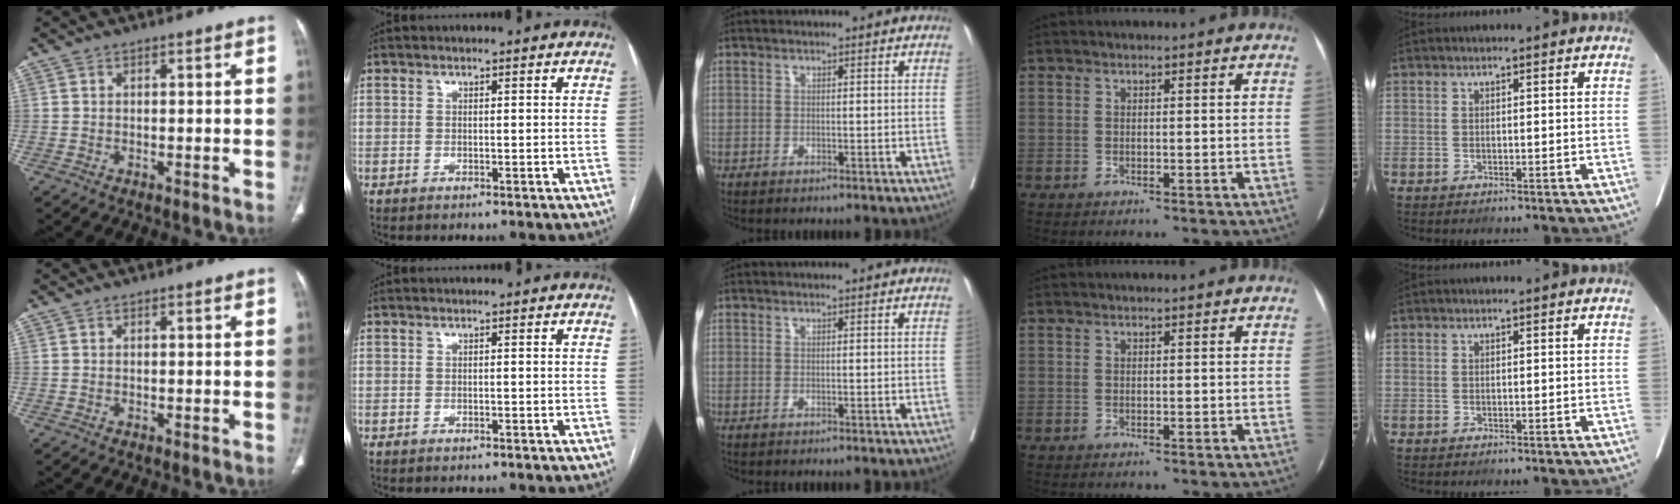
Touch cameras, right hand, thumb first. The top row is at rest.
{}